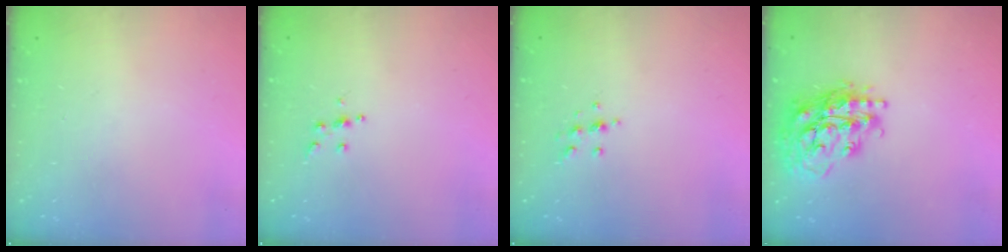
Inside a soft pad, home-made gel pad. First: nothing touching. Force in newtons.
{"total": 4.8, "press": 4.8, "slide": 0.6}
{"total": 6.2, "press": 6.2, "slide": 0.8}
{"total": 21.2, "press": 21.1, "slide": 2.1}